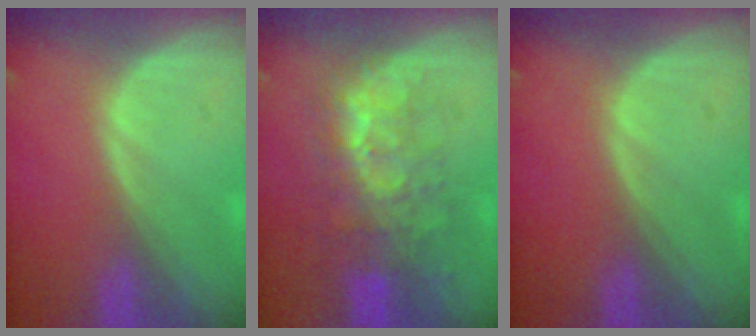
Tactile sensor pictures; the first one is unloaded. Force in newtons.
{"total": 9.9, "press": 8.6, "slide": 4.9}
{"total": 0.0}